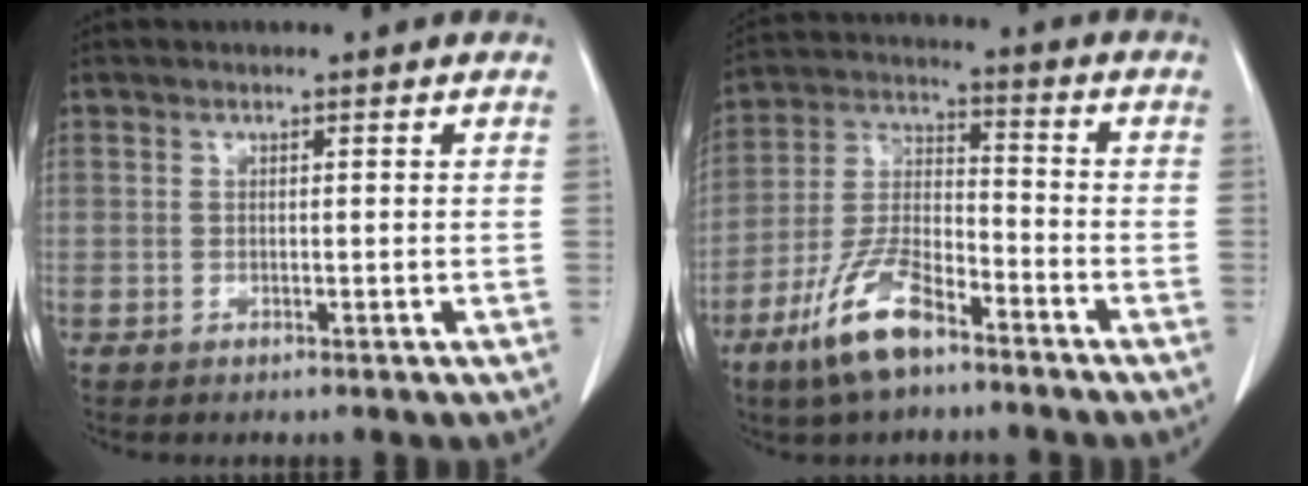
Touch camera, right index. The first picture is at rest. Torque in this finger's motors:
{"motor_torque": [0.52, -0.60, 0.26, 0.12]}